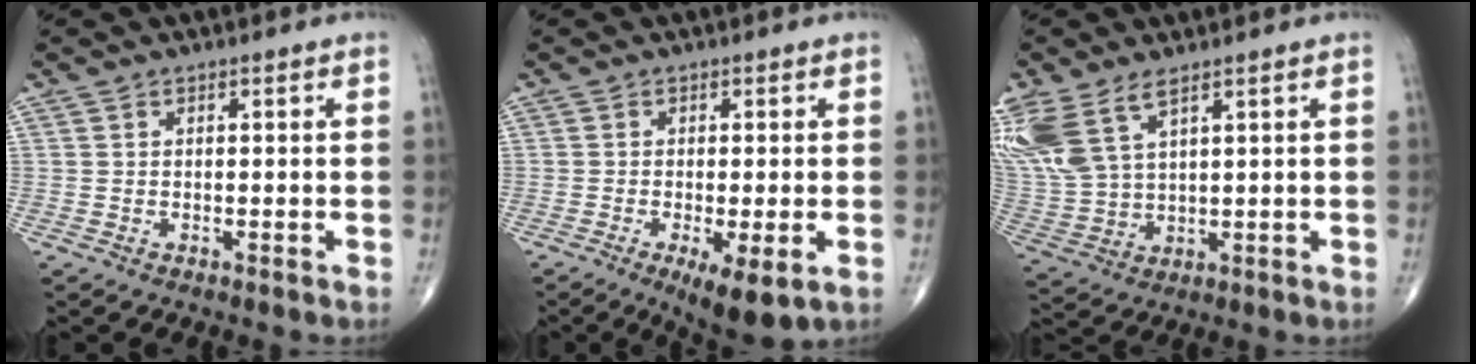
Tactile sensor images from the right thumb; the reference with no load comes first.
{"total": 7.6, "force": [-2.9, 2.1, 6.7], "torque": [-0.104, -0.019, -0.042]}
{"total": 15.1, "force": [8.0, 7.7, 10.3], "torque": [-0.260, -0.008, 0.174]}